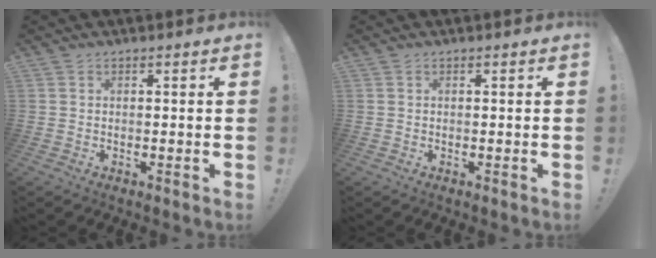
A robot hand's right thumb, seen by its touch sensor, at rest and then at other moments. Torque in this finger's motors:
{"motor_torque": [-0.09, 0.08, 0.09, 0.01, 0.06]}